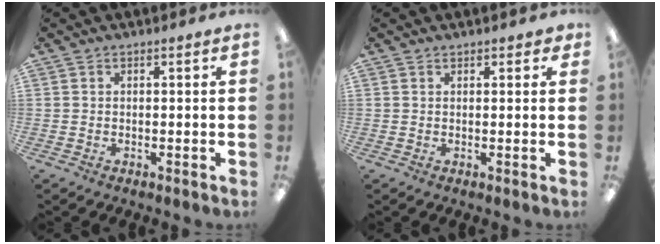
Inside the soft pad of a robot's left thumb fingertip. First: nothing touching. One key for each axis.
{"total": 1.3, "fx": 1.0, "fy": 0.7, "fz": 0.5, "tx": -0.002, "ty": -0.002, "tz": 0.017}